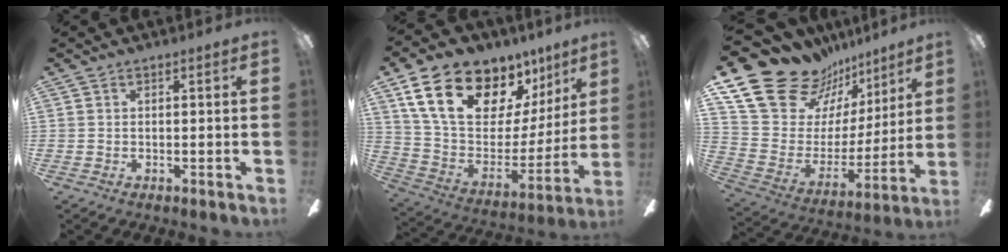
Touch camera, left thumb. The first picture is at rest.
{"total": 22.1, "force": [14.0, 12.1, 12.0], "torque": [-0.197, -0.086, 0.260]}
{"total": 21.6, "force": [15.8, 11.9, 8.8], "torque": [-0.160, -0.111, 0.300]}